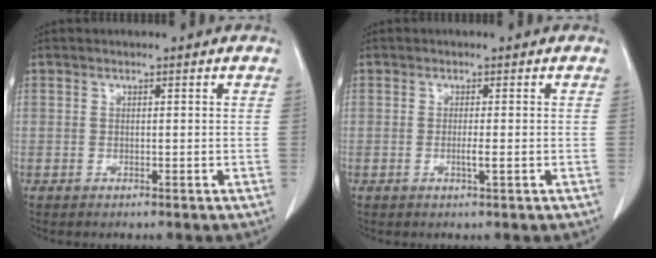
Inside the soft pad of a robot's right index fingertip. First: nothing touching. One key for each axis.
{"total": 1.8, "fx": -0.5, "fy": 0.0, "fz": 1.7, "tx": -0.032, "ty": -0.002, "tz": -0.007}